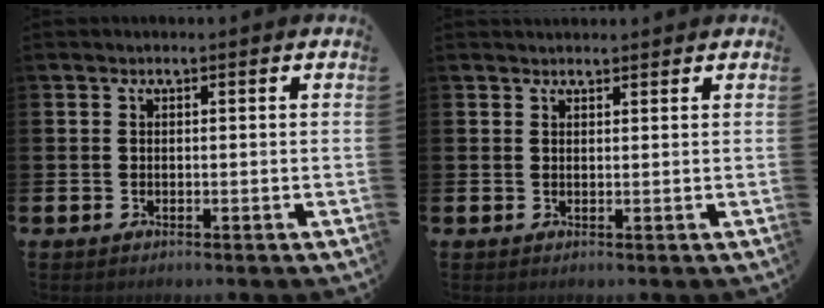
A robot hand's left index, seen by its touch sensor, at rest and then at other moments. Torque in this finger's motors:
{"motor_torque": [1.04, -1.10, 0.22, 0.02]}